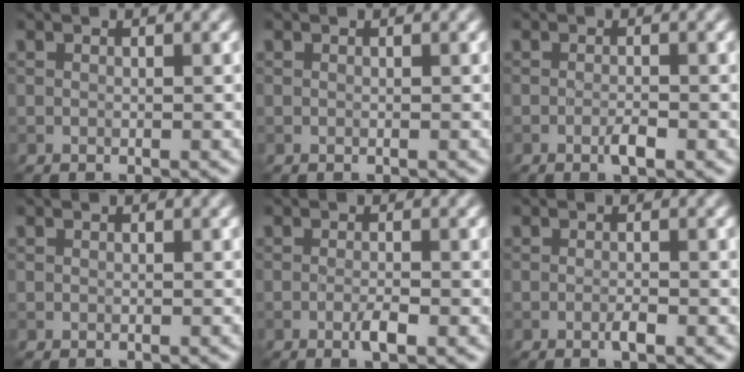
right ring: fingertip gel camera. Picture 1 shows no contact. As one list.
[{"total": 0.0}, {"total": 1.6, "force": [-0.7, 0.3, 1.4], "torque": [-0.024, -0.001, -0.014]}, {"total": 0.0}, {"total": 1.9, "force": [-0.7, 0.3, 1.7], "torque": [-0.032, -0.001, -0.015]}, {"total": 1.2, "force": [-0.5, 0.2, 1.1], "torque": [-0.019, -0.002, -0.011]}]